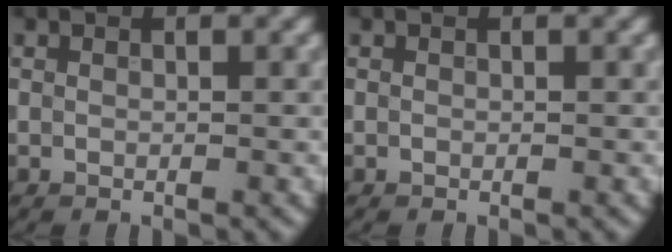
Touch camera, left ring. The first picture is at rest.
{"total": 0.0}